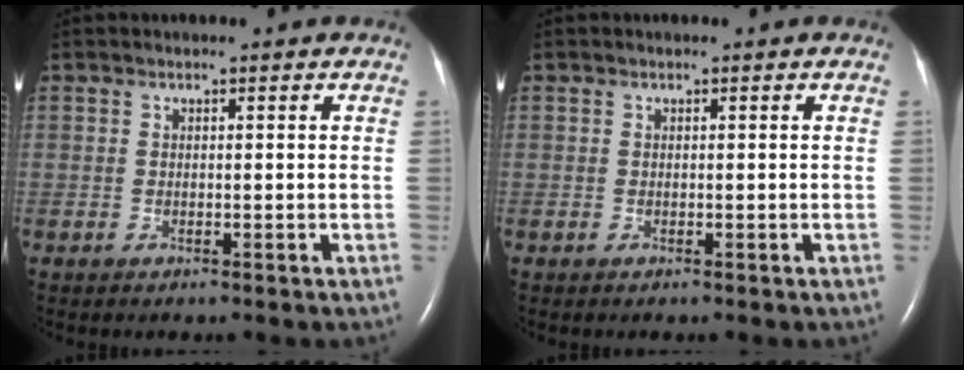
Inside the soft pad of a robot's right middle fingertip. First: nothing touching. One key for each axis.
{"total": 0.0}